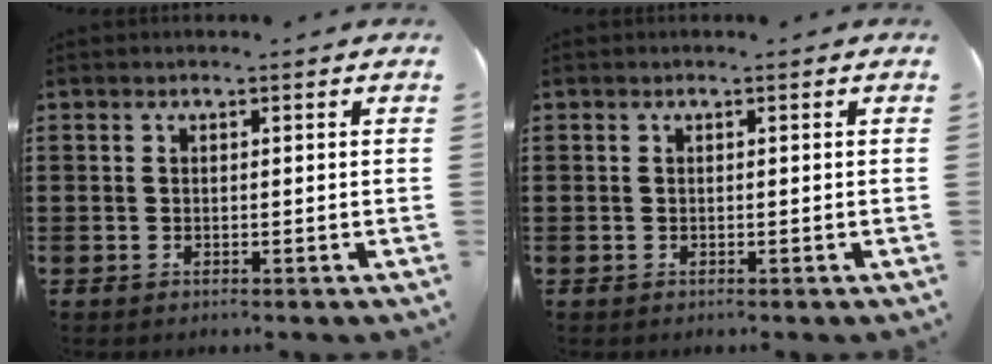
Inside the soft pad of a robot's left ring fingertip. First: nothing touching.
{"total": 0.0}